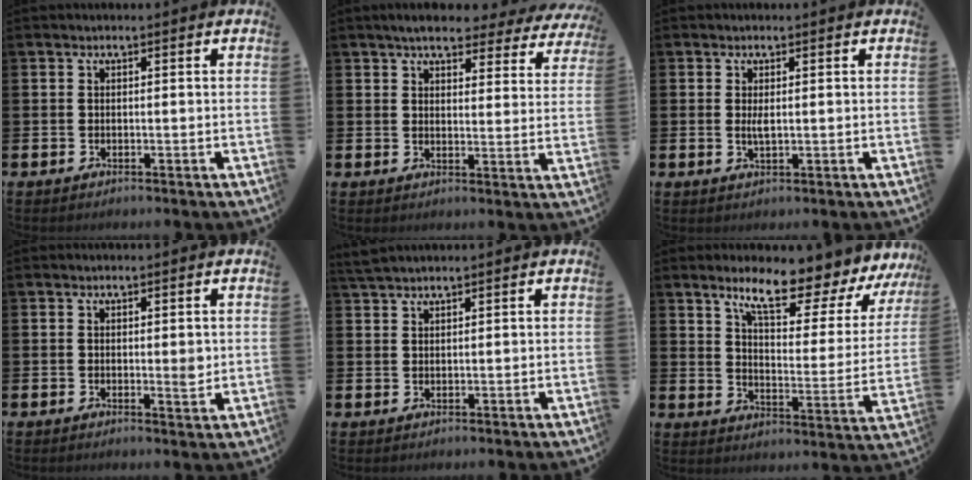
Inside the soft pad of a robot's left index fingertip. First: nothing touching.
{"total": 5.5, "force": [4.9, 1.5, 1.9], "torque": [-0.045, -0.024, 0.083]}
{"total": 1.6, "force": [0.4, 0.5, 1.4], "torque": [-0.023, -0.002, 0.006]}
{"total": 1.7, "force": [0.1, 0.5, 1.6], "torque": [-0.017, -0.004, -0.002]}
{"total": 2.1, "force": [2.0, 0.2, 0.4], "torque": [-0.009, -0.003, 0.038]}
{"total": 10.3, "force": [8.5, 2.3, 5.4], "torque": [-0.113, -0.058, 0.138]}